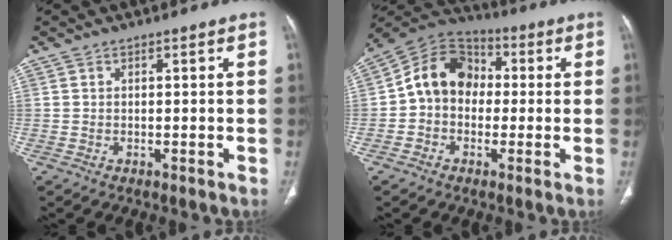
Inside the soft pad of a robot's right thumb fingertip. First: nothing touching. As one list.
[{"total": 11.7, "force": [0.1, 9.5, 6.9], "torque": [-0.093, 0.039, -0.017]}]